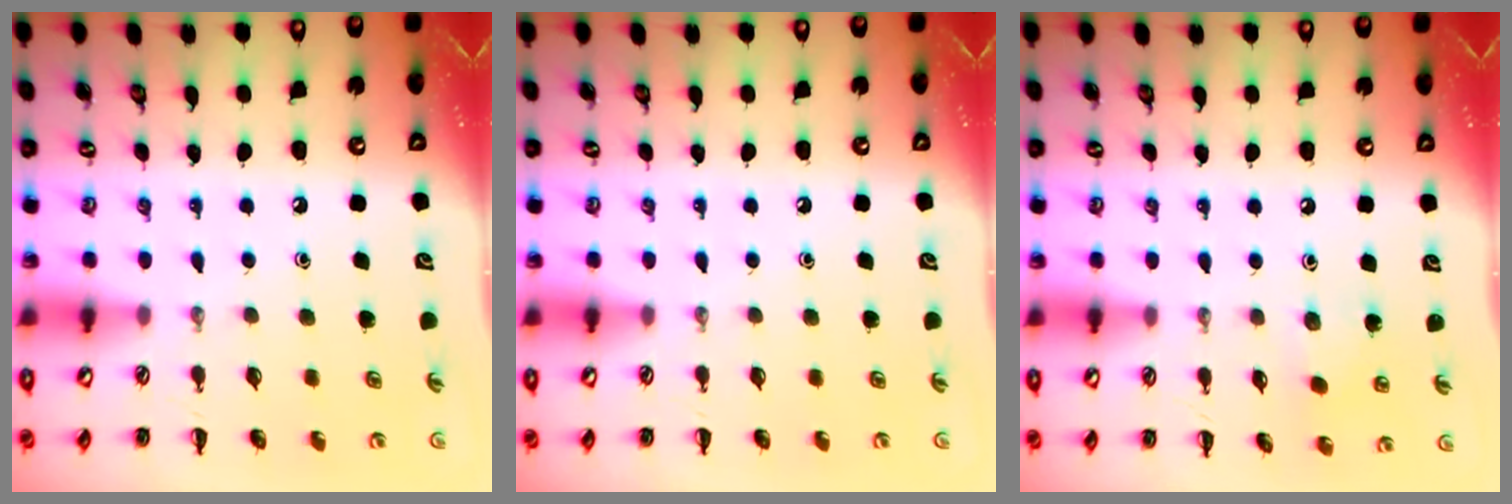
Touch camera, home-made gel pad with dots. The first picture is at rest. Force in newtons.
{"total": 0.0}
{"total": 4.3, "press": 4.2, "slide": 1.2}